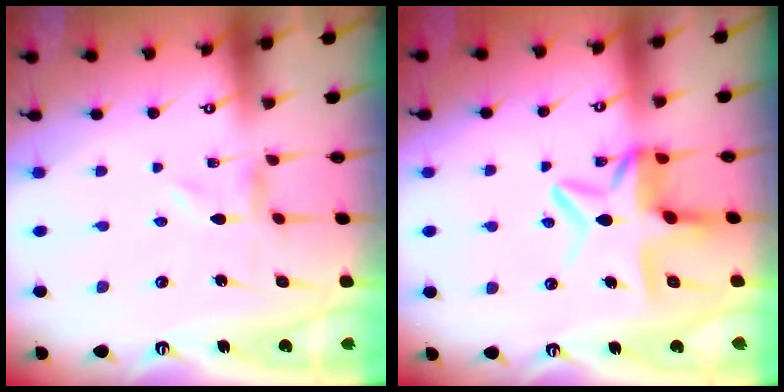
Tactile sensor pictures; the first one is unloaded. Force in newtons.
{"total": 11.3, "press": 11.2, "slide": 1.1}